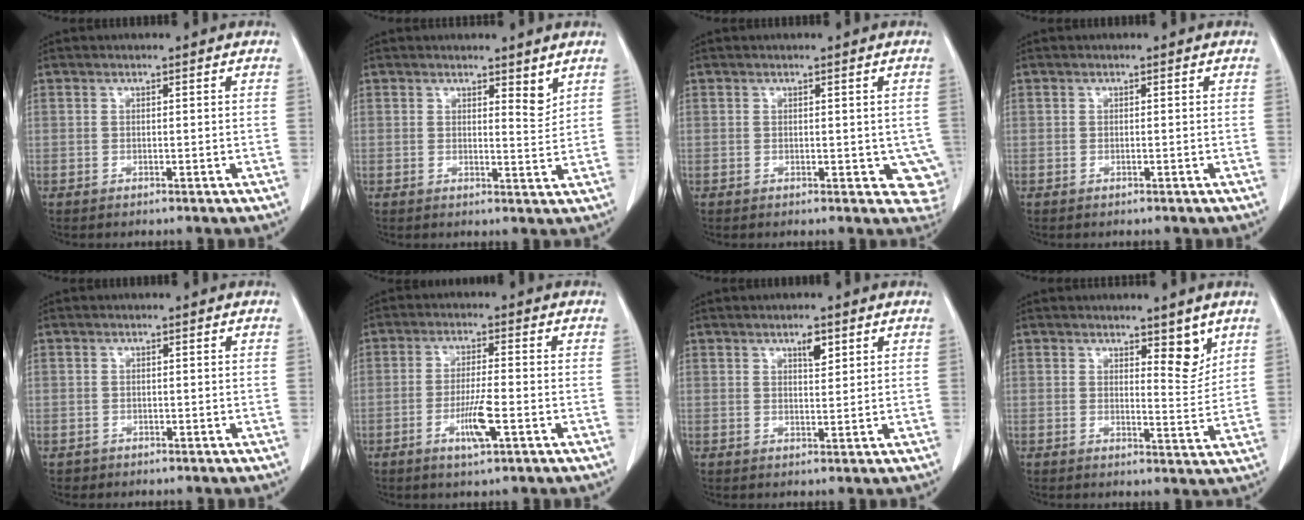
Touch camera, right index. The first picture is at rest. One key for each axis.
{"total": 2.6, "fx": 1.9, "fy": 0.6, "fz": 1.6, "tx": -0.023, "ty": -0.015, "tz": 0.030}
{"total": 4.6, "fx": -0.5, "fy": 2.6, "fz": 3.8, "tx": -0.019, "ty": -0.002, "tz": -0.003}
{"total": 0.0}
{"total": 1.1, "fx": -0.6, "fy": 0.9, "fz": -0.2, "tx": -0.008, "ty": 0.003, "tz": -0.011}
{"total": 5.8, "fx": -2.2, "fy": 0.4, "fz": 5.3, "tx": -0.099, "ty": -0.006, "tz": -0.039}
{"total": 2.3, "fx": 1.4, "fy": 0.7, "fz": 1.8, "tx": -0.031, "ty": -0.003, "tz": 0.023}
{"total": 4.3, "fx": 2.9, "fy": 1.5, "fz": 2.9, "tx": -0.034, "ty": -0.015, "tz": 0.040}